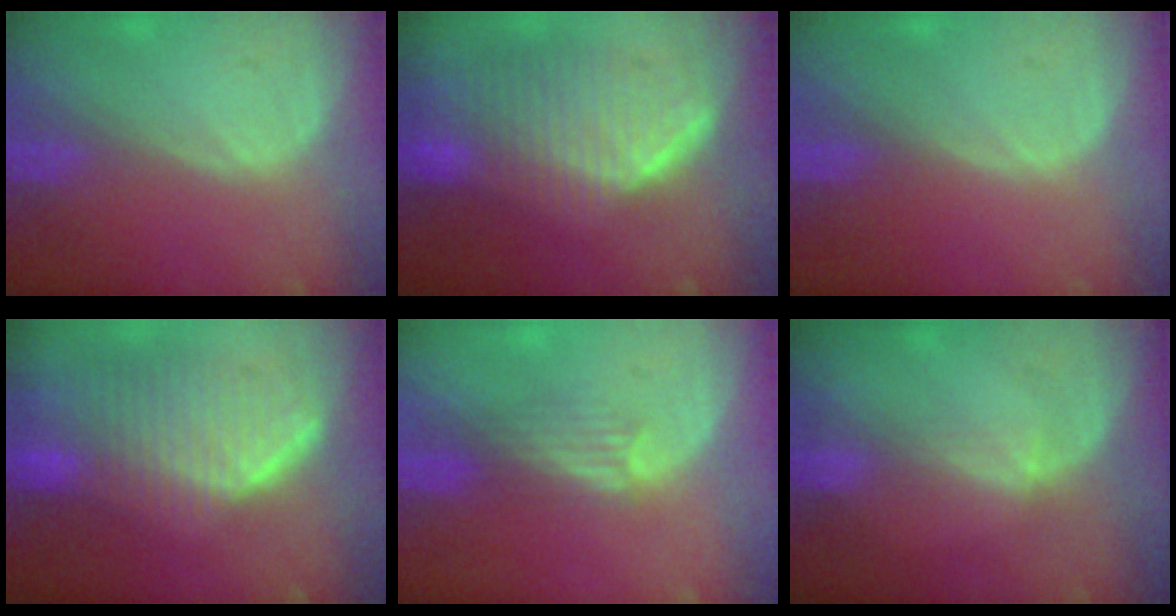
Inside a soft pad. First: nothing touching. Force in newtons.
{"total": 10.0, "press": 9.0, "slide": 4.3}
{"total": 0.0}
{"total": 10.2, "press": 9.0, "slide": 4.8}
{"total": 3.3, "press": 2.9, "slide": 1.6}
{"total": 2.1, "press": 1.7, "slide": 1.2}